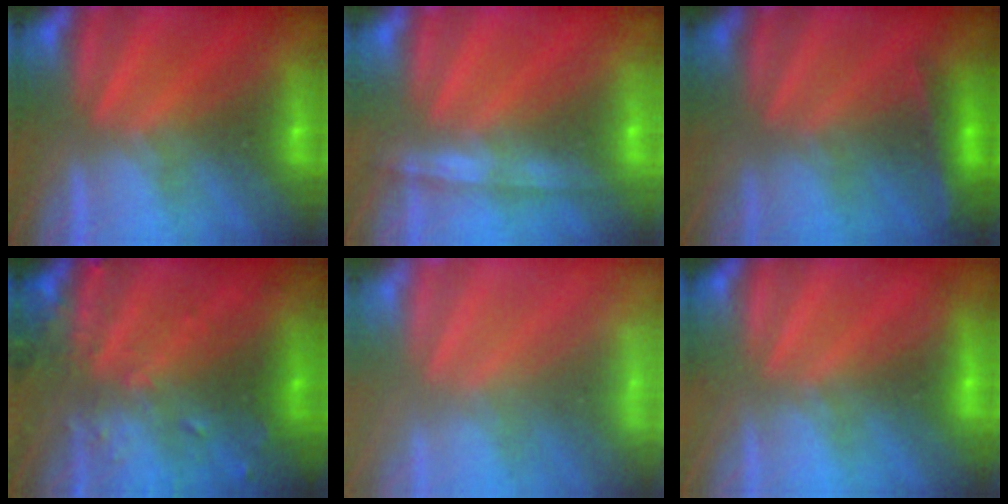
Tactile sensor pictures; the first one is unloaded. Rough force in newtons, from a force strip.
{"total": 1.2}
{"total": 2.4}
{"total": 8.8}
{"total": 7.8}
{"total": 2.1}